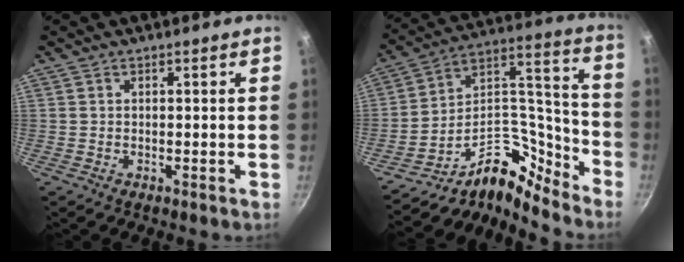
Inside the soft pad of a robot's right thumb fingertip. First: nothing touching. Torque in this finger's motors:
{"motor_torque": [0.43, 0.37, -0.17, -0.40, 0.00]}